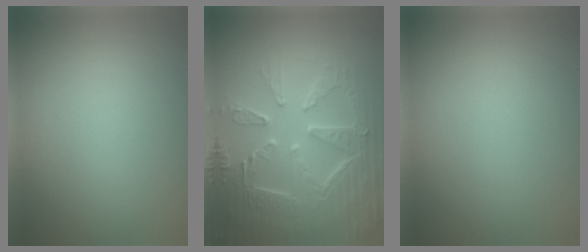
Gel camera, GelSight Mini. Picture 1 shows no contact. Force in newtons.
{"total": 9.2, "press": 6.6, "slide": 6.4}
{"total": 0.0}